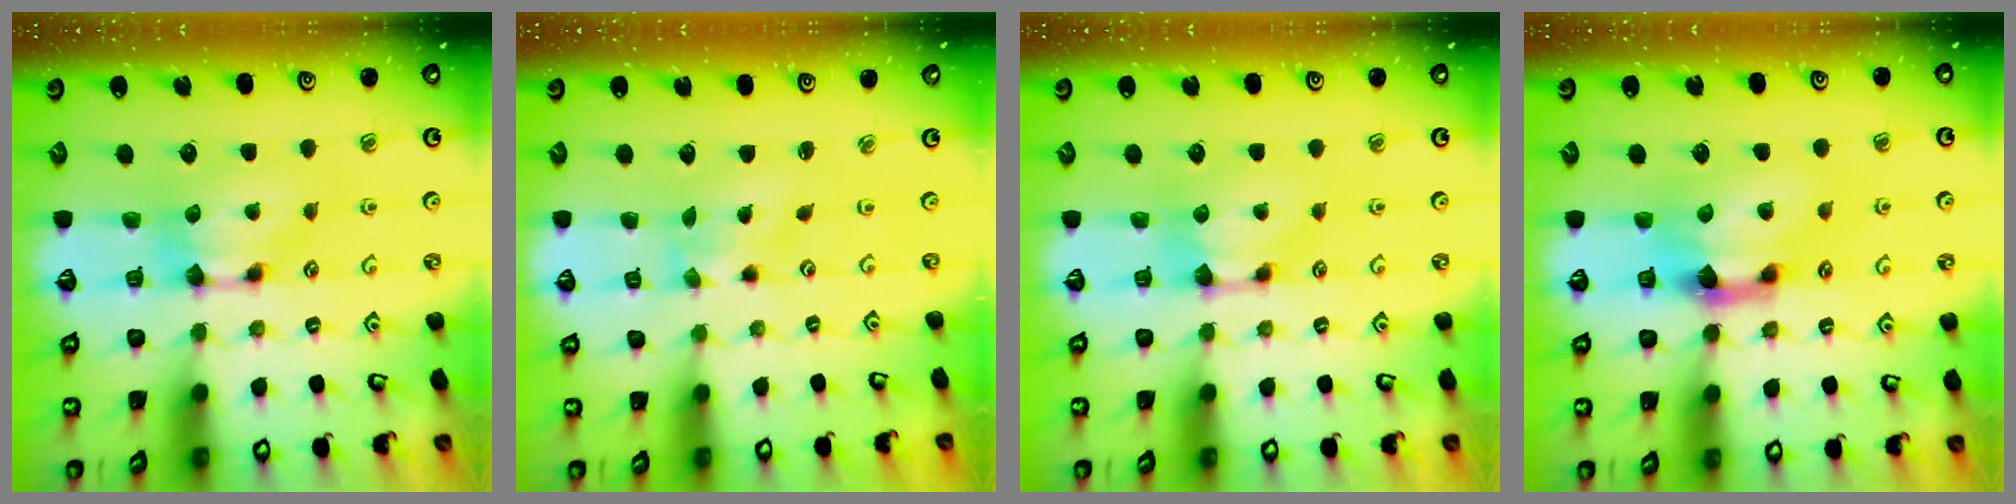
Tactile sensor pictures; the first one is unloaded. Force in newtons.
{"total": 2.9, "press": 2.7, "slide": 0.9}
{"total": 0.0}
{"total": 3.4, "press": 2.9, "slide": 1.8}